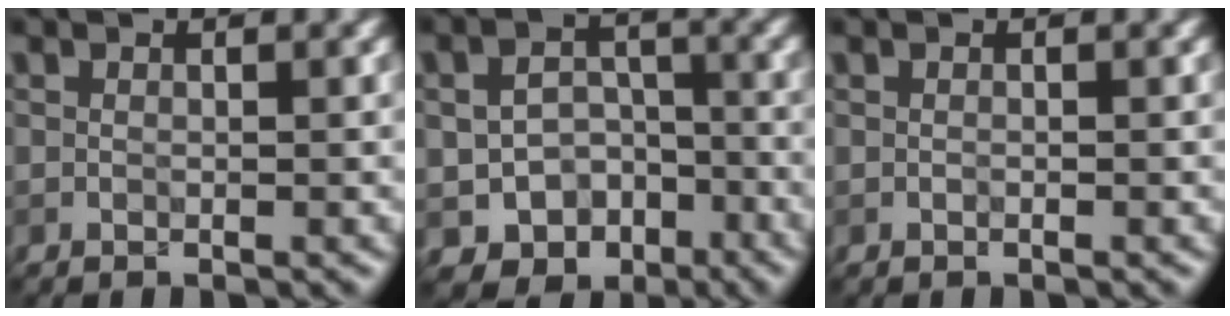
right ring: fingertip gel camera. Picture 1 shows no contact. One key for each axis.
{"total": 5.6, "fx": -3.0, "fy": 4.2, "fz": 2.2, "tx": -0.025, "ty": 0.002, "tz": -0.038}
{"total": 0.0}